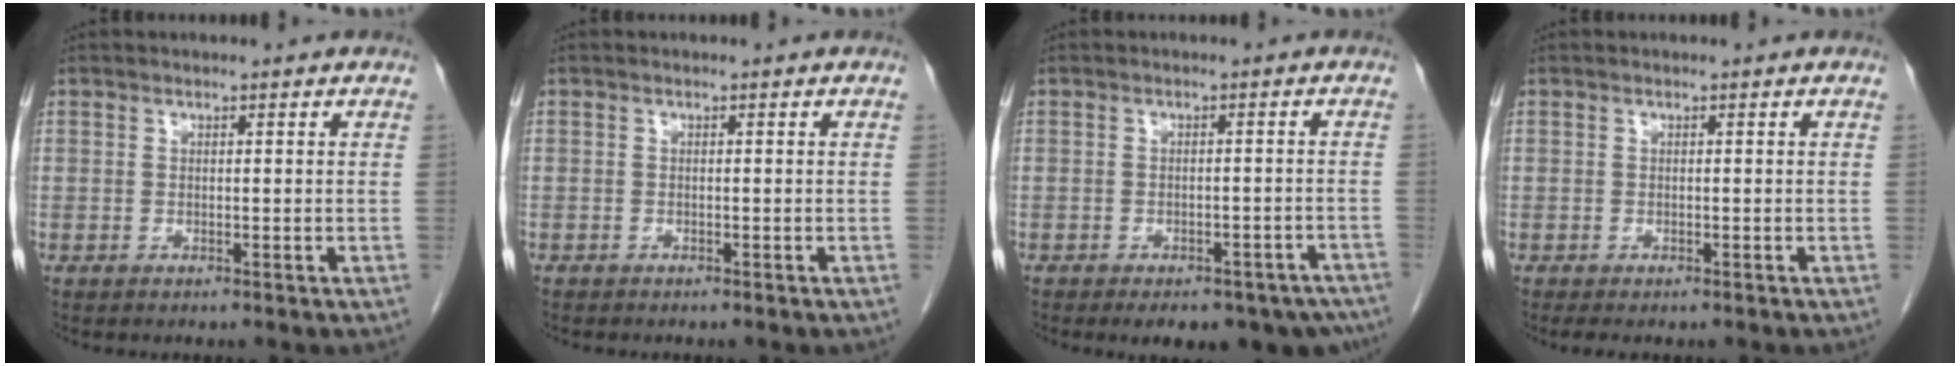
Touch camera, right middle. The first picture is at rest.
{"total": 0.6, "force": [-0.6, 0.2, 0.2], "torque": [-0.007, 0.000, -0.009]}
{"total": 14.7, "force": [-11.2, 6.7, 6.7], "torque": [-0.080, 0.008, -0.124]}
{"total": 2.0, "force": [-1.5, 0.7, 1.0], "torque": [-0.017, -0.006, -0.017]}